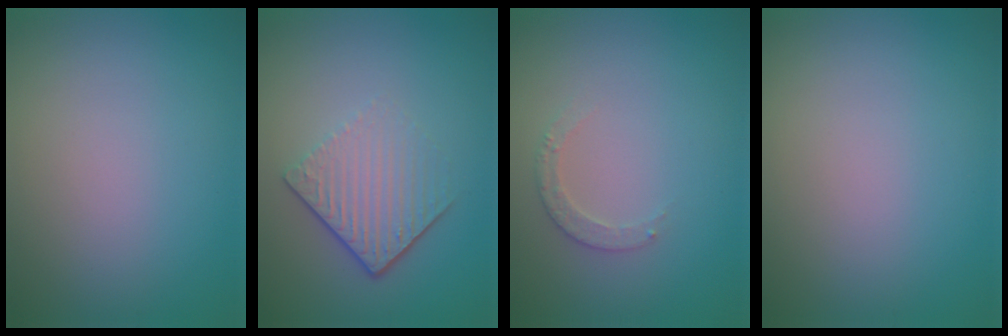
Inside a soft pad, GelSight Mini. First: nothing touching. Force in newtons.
{"total": 4.3, "press": 2.9, "slide": 3.2}
{"total": 1.5, "press": 1.5, "slide": 0.2}
{"total": 0.0}